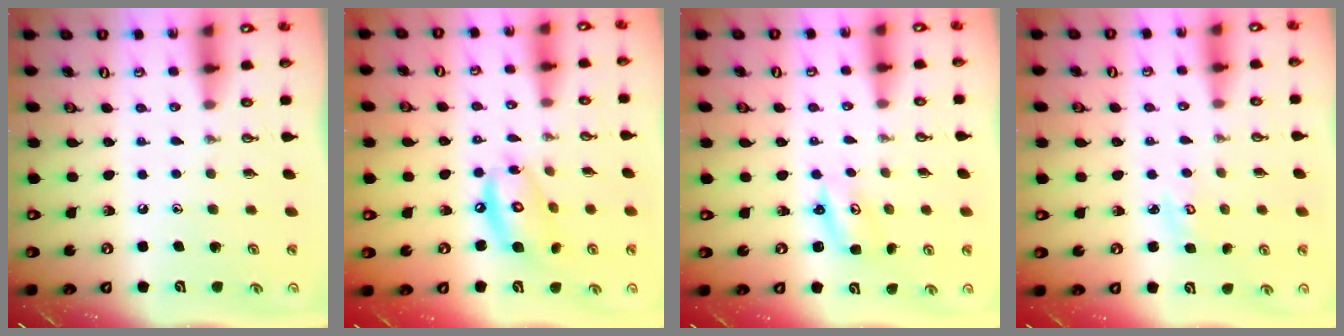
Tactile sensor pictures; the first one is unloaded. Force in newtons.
{"total": 12.1, "press": 12.1, "slide": 1.0}
{"total": 2.6, "press": 2.6, "slide": 0.2}
{"total": 3.1, "press": 3.0, "slide": 0.3}